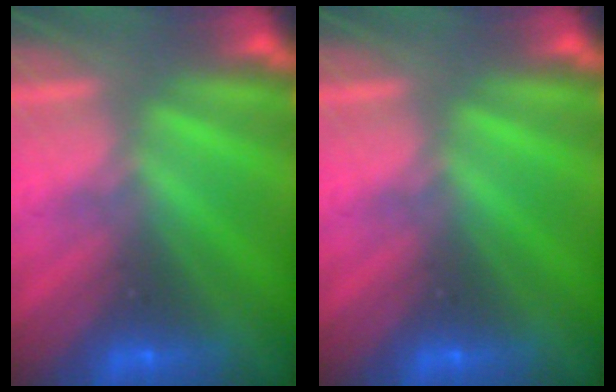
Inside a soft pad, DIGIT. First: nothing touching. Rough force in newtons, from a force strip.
{"total": 0.0}